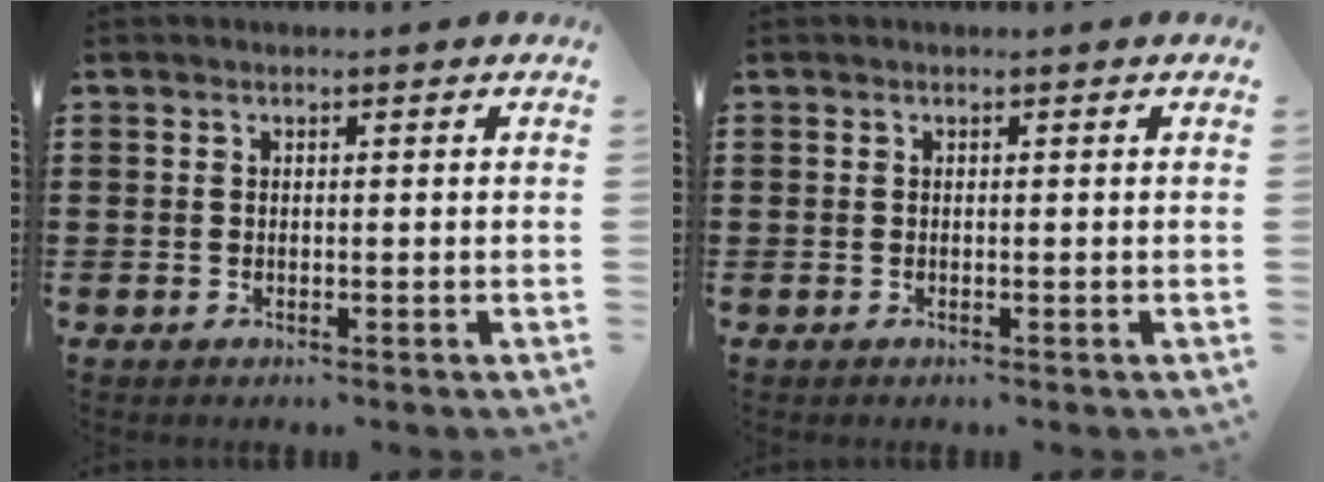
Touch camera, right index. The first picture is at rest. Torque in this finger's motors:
{"motor_torque": [-0.09, 0.09, 0.00, 0.00]}